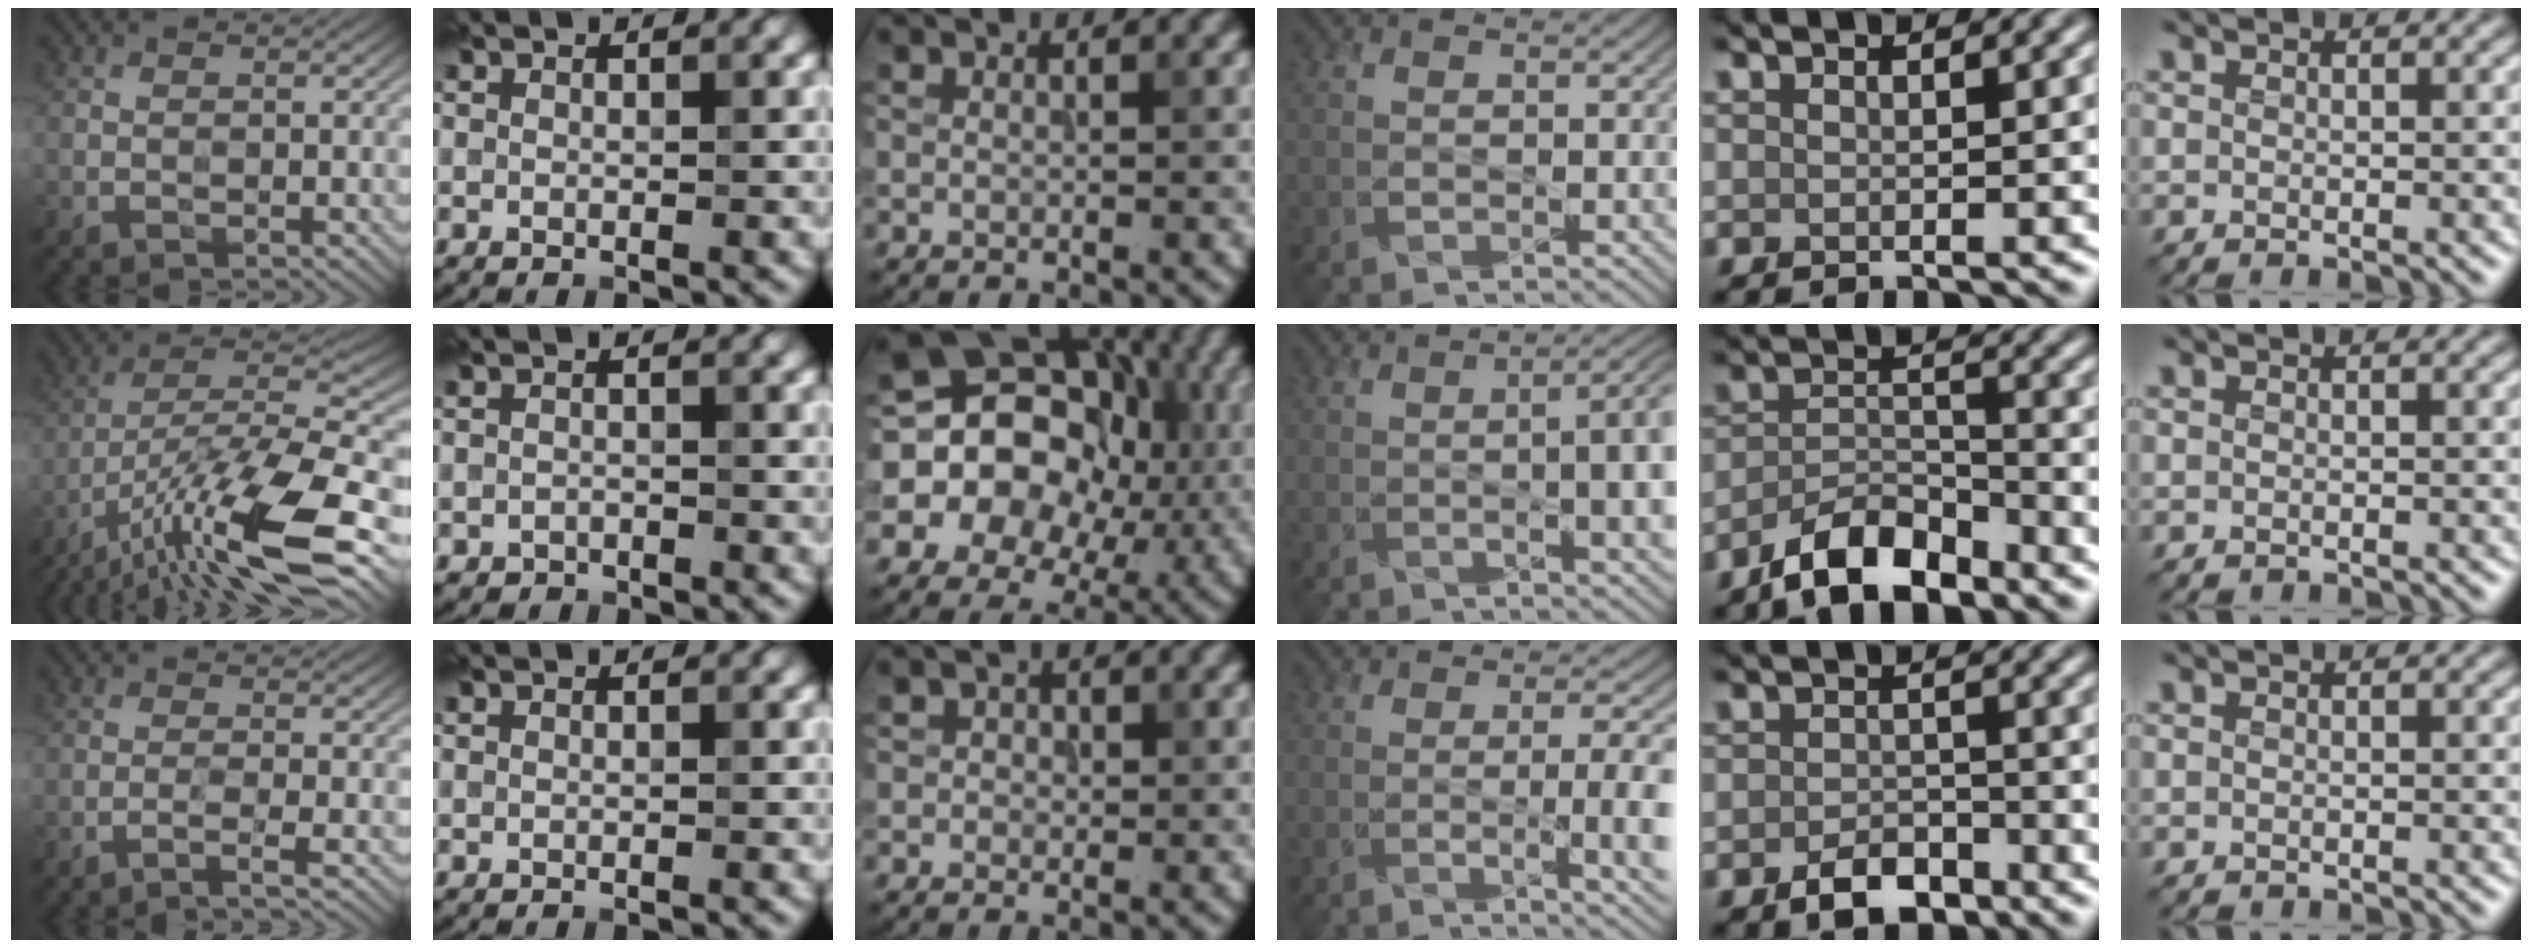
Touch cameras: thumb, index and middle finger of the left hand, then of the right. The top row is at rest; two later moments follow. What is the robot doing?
{"motion": "wipe", "object": "bowl"}